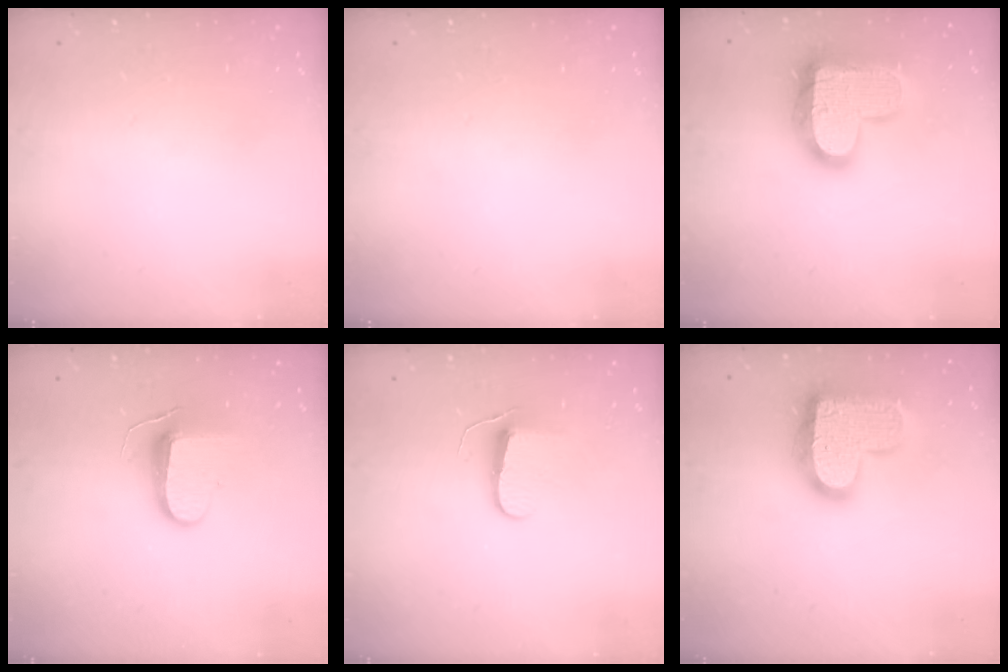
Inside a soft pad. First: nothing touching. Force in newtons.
{"total": 0.0}
{"total": 19.9, "press": 19.9, "slide": 1.3}
{"total": 10.4, "press": 10.3, "slide": 0.9}
{"total": 7.2, "press": 7.2, "slide": 0.7}
{"total": 19.0, "press": 19.0, "slide": 1.1}